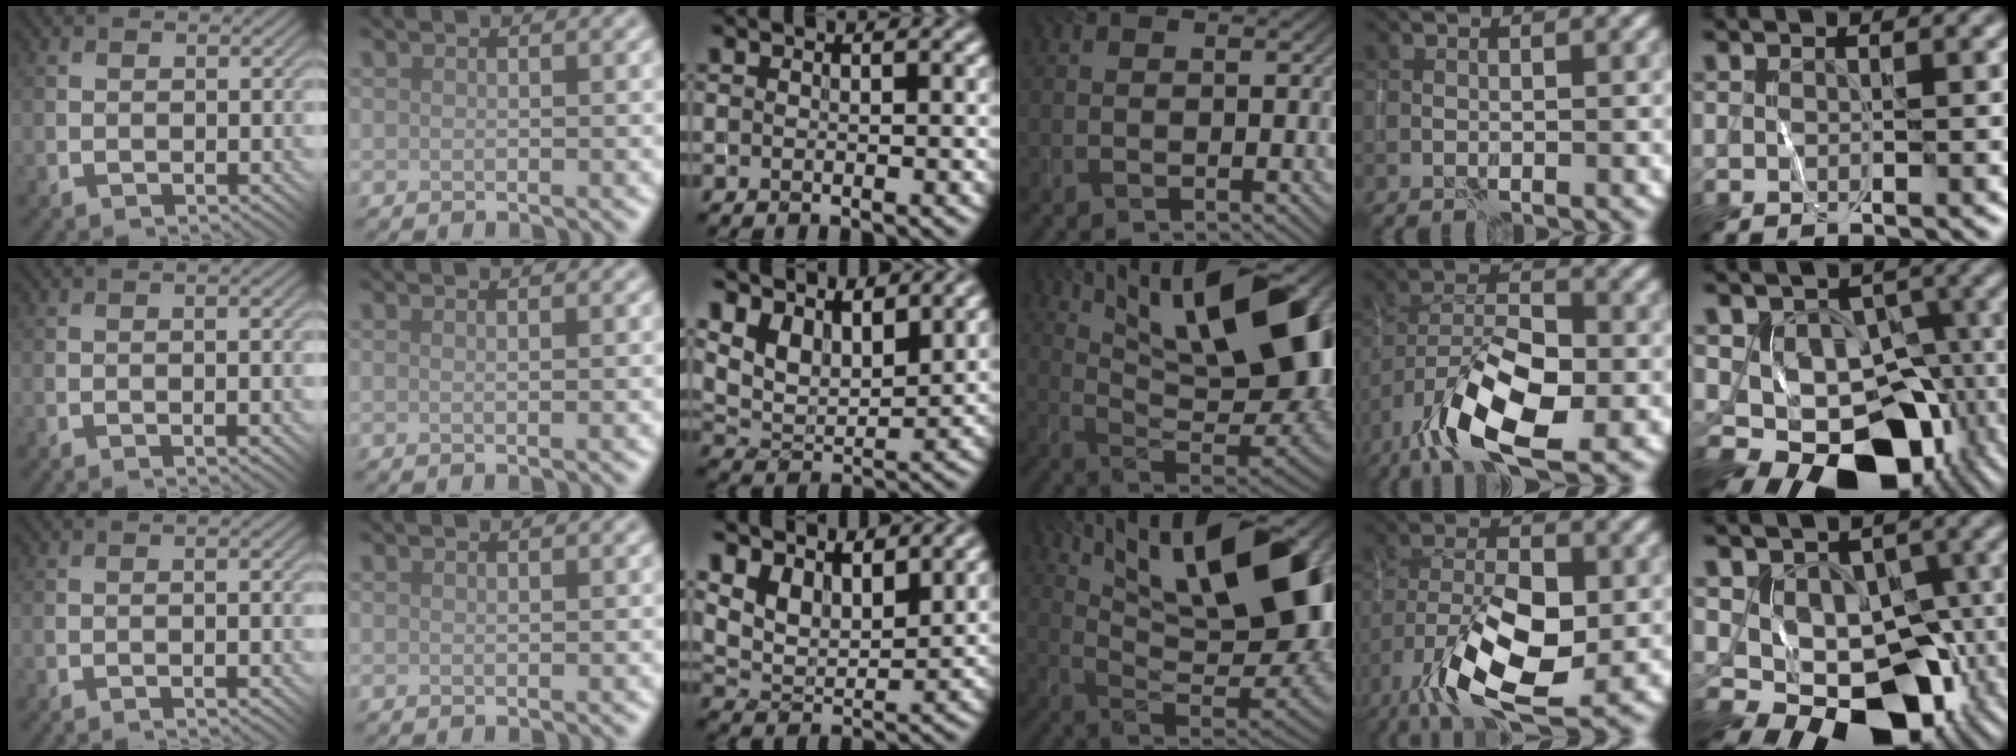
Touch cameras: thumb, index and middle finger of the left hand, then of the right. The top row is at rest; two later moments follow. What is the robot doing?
{"motion": "wrap", "object": "yarn"}